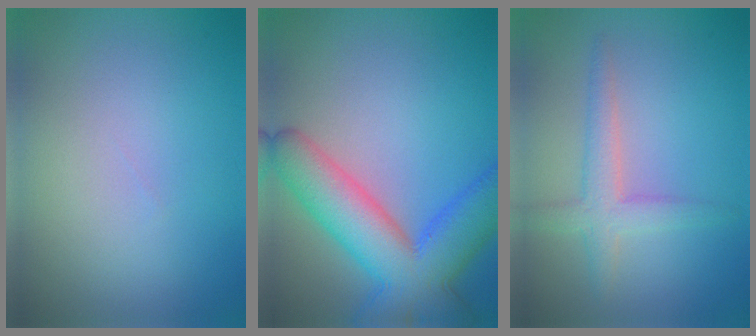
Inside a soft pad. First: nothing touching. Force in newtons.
{"total": 9.9, "press": 9.9, "slide": 0.4}
{"total": 2.9, "press": 2.9, "slide": 0.2}